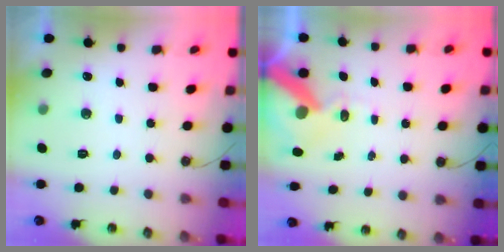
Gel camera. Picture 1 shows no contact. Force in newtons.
{"total": 10.9, "press": 10.8, "slide": 1.5}